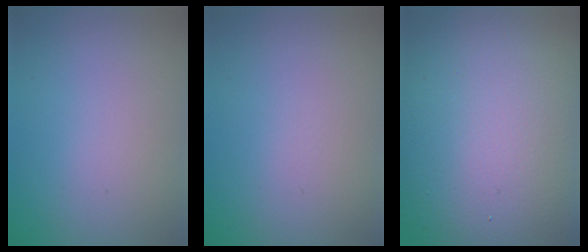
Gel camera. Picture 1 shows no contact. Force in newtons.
{"total": 0.0}
{"total": 18.0, "press": 17.9, "slide": 1.2}